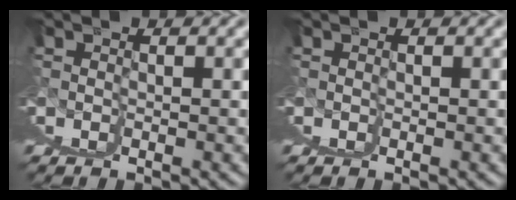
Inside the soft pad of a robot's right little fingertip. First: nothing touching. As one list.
[{"total": 0.0}]